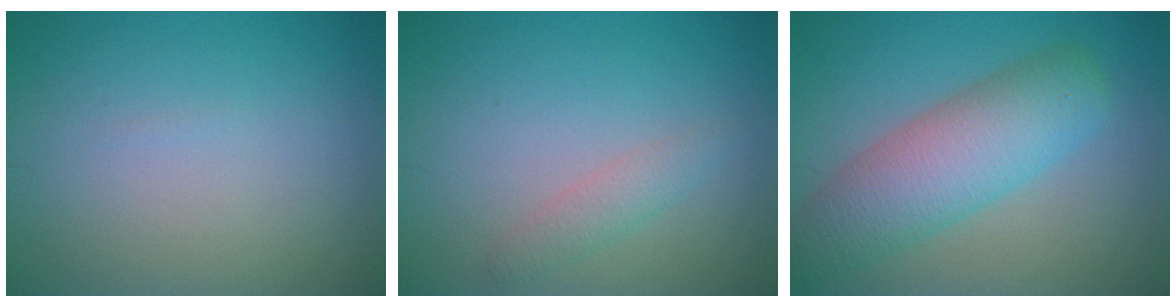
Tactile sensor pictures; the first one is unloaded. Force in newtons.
{"total": 1.6, "press": 1.6, "slide": 0.1}
{"total": 6.9, "press": 6.9, "slide": 0.2}